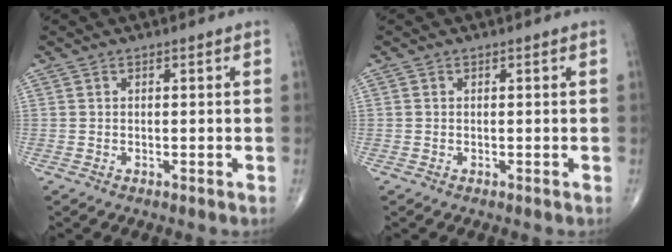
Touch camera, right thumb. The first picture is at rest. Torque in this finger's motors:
{"motor_torque": [-0.17, -0.02, -0.16, 0.01, 0.04]}